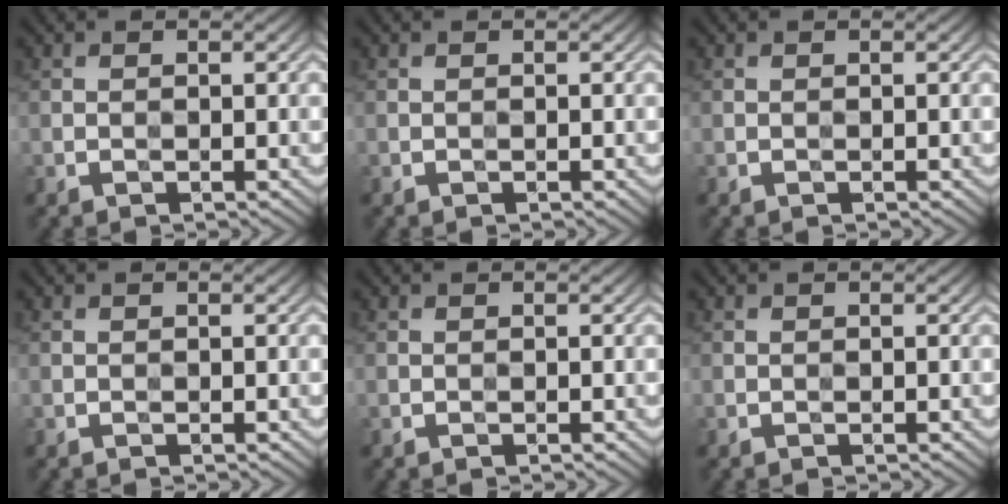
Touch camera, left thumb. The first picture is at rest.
{"total": 0.0}
{"total": 0.0}
{"total": 0.0}
{"total": 0.0}
{"total": 0.0}